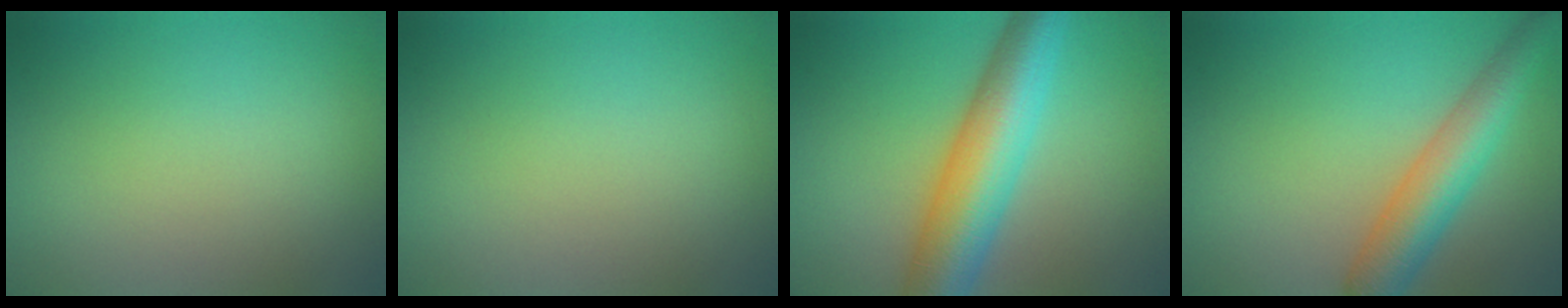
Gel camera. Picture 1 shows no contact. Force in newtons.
{"total": 0.0}
{"total": 9.1, "press": 9.1, "slide": 0.2}
{"total": 5.7, "press": 5.7, "slide": 0.2}